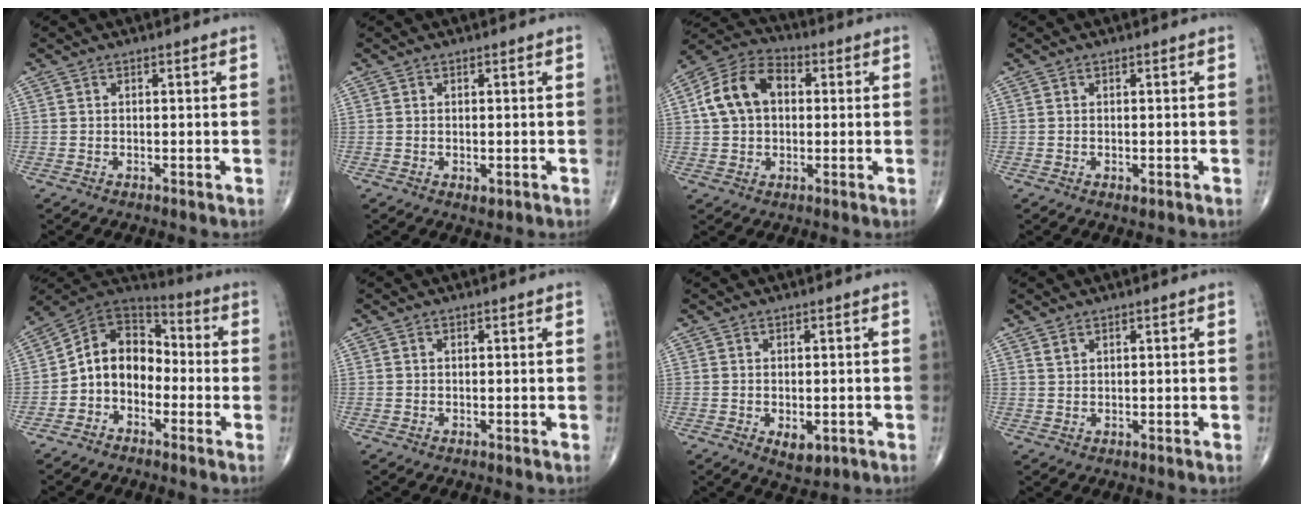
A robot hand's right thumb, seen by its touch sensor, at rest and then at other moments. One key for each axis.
{"total": 1.2, "fx": -0.3, "fy": 0.7, "fz": 0.9, "tx": -0.014, "ty": -0.004, "tz": -0.002}
{"total": 12.2, "fx": 1.9, "fy": 8.6, "fz": 8.5, "tx": -0.149, "ty": 0.028, "tz": 0.023}
{"total": 0.9, "fx": -0.3, "fy": 0.5, "fz": 0.7, "tx": -0.011, "ty": -0.002, "tz": -0.002}
{"total": 11.3, "fx": -2.6, "fy": 8.7, "fz": 6.7, "tx": -0.083, "ty": 0.061, "tz": -0.064}
{"total": 0.0}
{"total": 3.8, "fx": -1.1, "fy": 2.2, "fz": 2.9, "tx": -0.036, "ty": -0.004, "tz": -0.007}
{"total": 1.2, "fx": 0.9, "fy": 0.6, "fz": 0.6, "tx": -0.005, "ty": -0.001, "tz": 0.020}